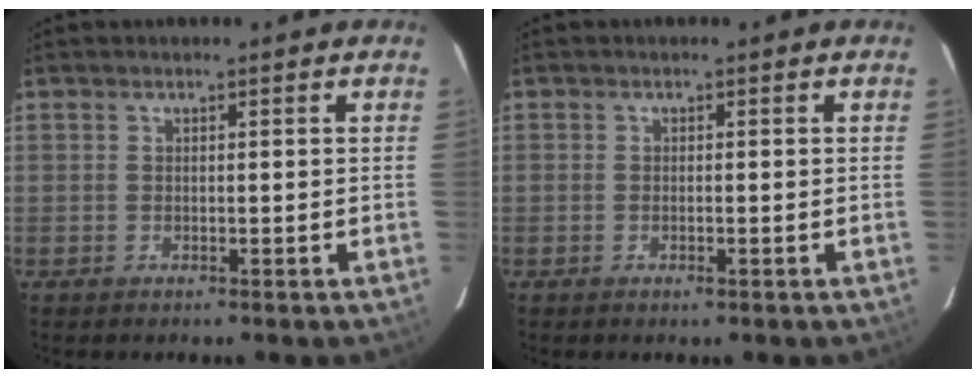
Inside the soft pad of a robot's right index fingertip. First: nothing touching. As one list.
[{"total": 1.0, "force": [-0.4, 0.2, 0.8], "torque": [-0.016, -0.002, -0.005]}]